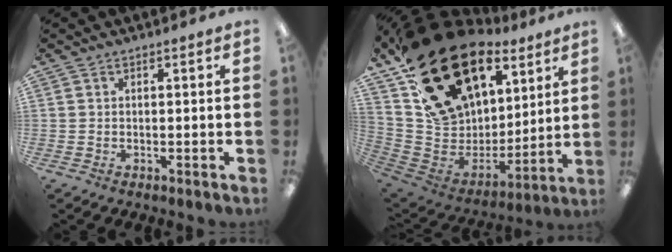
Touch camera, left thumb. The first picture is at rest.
{"total": 27.6, "force": [17.2, 16.8, 13.5], "torque": [-0.217, -0.103, 0.339]}